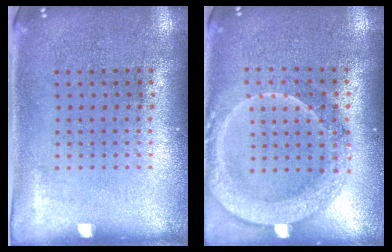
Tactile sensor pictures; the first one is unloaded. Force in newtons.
{"total": 2.0, "press": 1.8, "slide": 0.7}